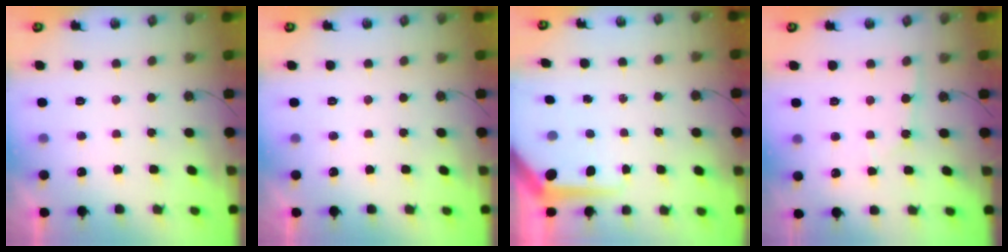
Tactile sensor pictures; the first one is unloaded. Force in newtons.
{"total": 0.0}
{"total": 8.1, "press": 8.1, "slide": 0.8}
{"total": 1.3, "press": 1.3, "slide": 0.2}